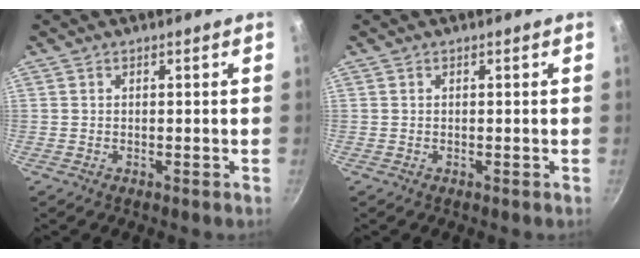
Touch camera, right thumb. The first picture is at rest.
{"total": 0.0}